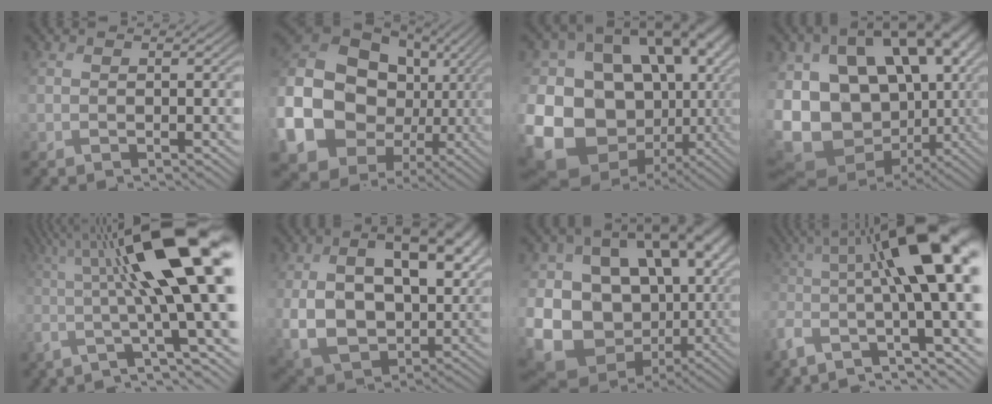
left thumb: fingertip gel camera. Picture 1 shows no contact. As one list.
[{"total": 21.1, "force": [-1.1, 17.3, 12.0], "torque": [-0.322, -0.023, -0.021]}, {"total": 21.9, "force": [-1.9, 18.5, 11.6], "torque": [-0.241, -0.005, -0.030]}, {"total": 21.4, "force": [0.6, 16.1, 14.1], "torque": [-0.276, -0.004, 0.027]}, {"total": 18.2, "force": [1.3, 4.0, 17.7], "torque": [-0.252, 0.005, 0.036]}, {"total": 16.4, "force": [3.3, 10.7, 12.0], "torque": [-0.205, -0.012, 0.071]}, {"total": 20.8, "force": [2.3, 17.5, 11.1], "torque": [-0.226, -0.004, 0.061]}, {"total": 17.3, "force": [-3.0, 5.2, 16.2], "torque": [-0.271, 0.005, -0.049]}]